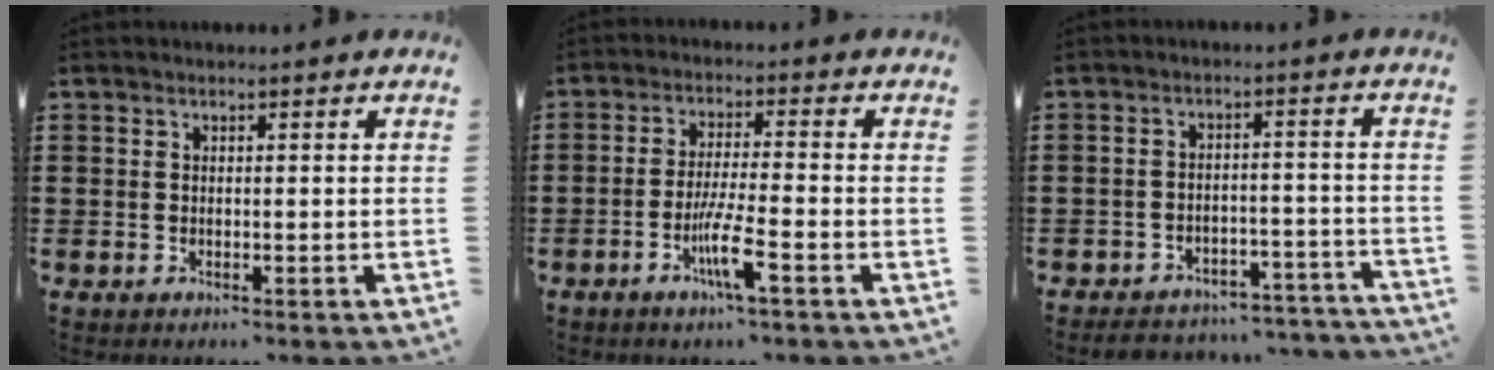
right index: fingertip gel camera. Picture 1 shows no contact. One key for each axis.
{"total": 6.3, "fx": -2.8, "fy": 0.3, "fz": 5.7, "tx": -0.105, "ty": -0.011, "tz": -0.051}
{"total": 3.8, "fx": -3.7, "fy": 0.6, "fz": 0.5, "tx": -0.013, "ty": 0.005, "tz": -0.077}